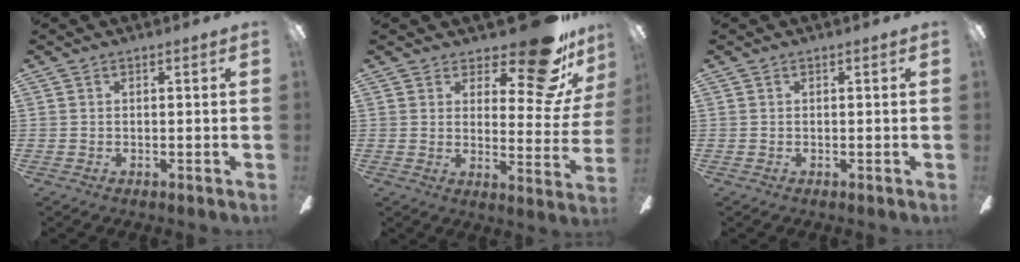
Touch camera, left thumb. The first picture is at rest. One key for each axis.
{"total": 16.7, "fx": 11.4, "fy": 6.1, "fz": 10.5, "tx": -0.149, "ty": -0.075, "tz": 0.191}
{"total": 0.0}